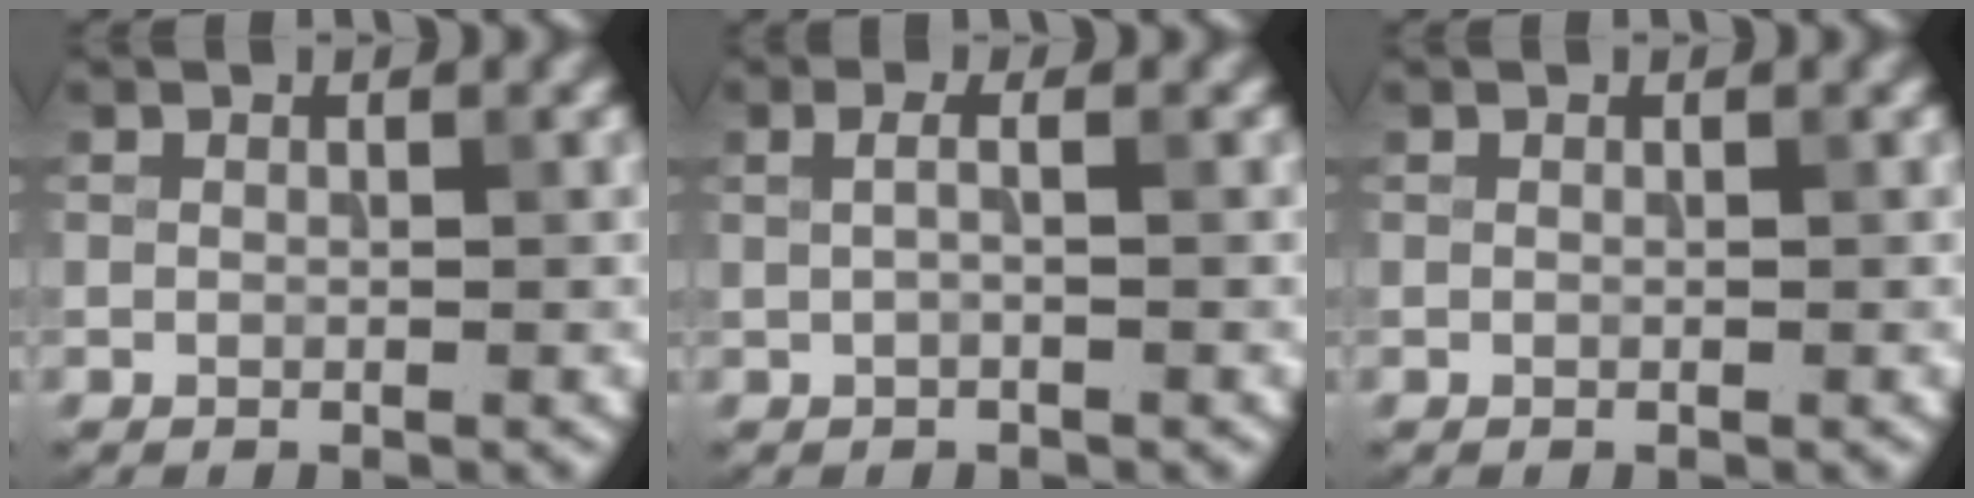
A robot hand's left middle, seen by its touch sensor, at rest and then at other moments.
{"total": 1.5, "force": [0.2, 0.5, 1.4], "torque": [-0.019, -0.008, -0.007]}
{"total": 0.0}